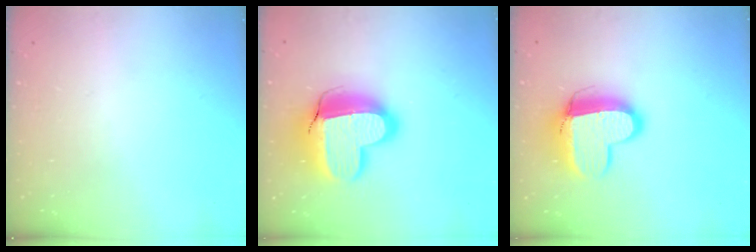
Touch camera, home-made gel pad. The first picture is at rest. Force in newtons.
{"total": 18.3, "press": 18.3, "slide": 1.4}
{"total": 12.9, "press": 12.8, "slide": 1.4}